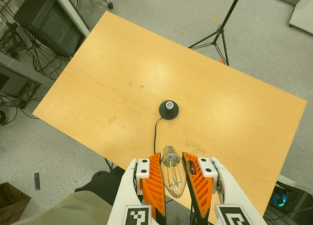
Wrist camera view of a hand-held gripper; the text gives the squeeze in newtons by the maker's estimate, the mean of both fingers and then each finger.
{"total": 20.6, "left": 21.7, "right": 19.4}